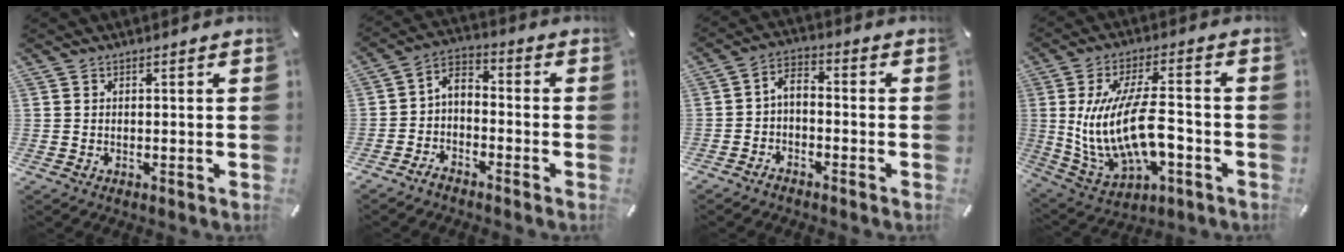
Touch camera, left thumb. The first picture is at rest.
{"total": 4.1, "force": [-3.1, 2.1, 1.8], "torque": [-0.044, 0.005, -0.067]}
{"total": 3.3, "force": [-1.9, 1.6, 2.2], "torque": [-0.046, 0.010, -0.039]}
{"total": 17.7, "force": [-1.6, 8.4, 15.5], "torque": [-0.320, 0.002, -0.025]}